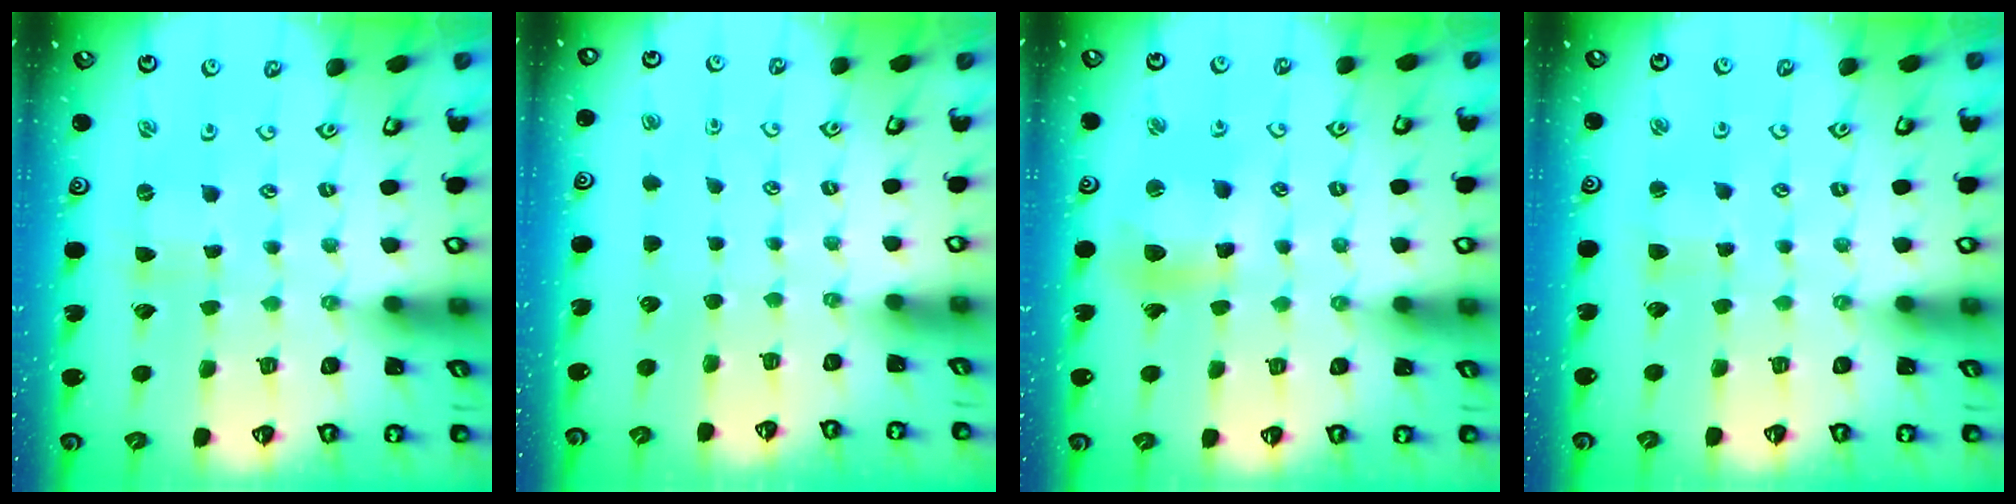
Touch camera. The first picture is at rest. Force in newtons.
{"total": 0.0}
{"total": 10.4, "press": 10.3, "slide": 1.5}
{"total": 2.5, "press": 2.5, "slide": 0.2}